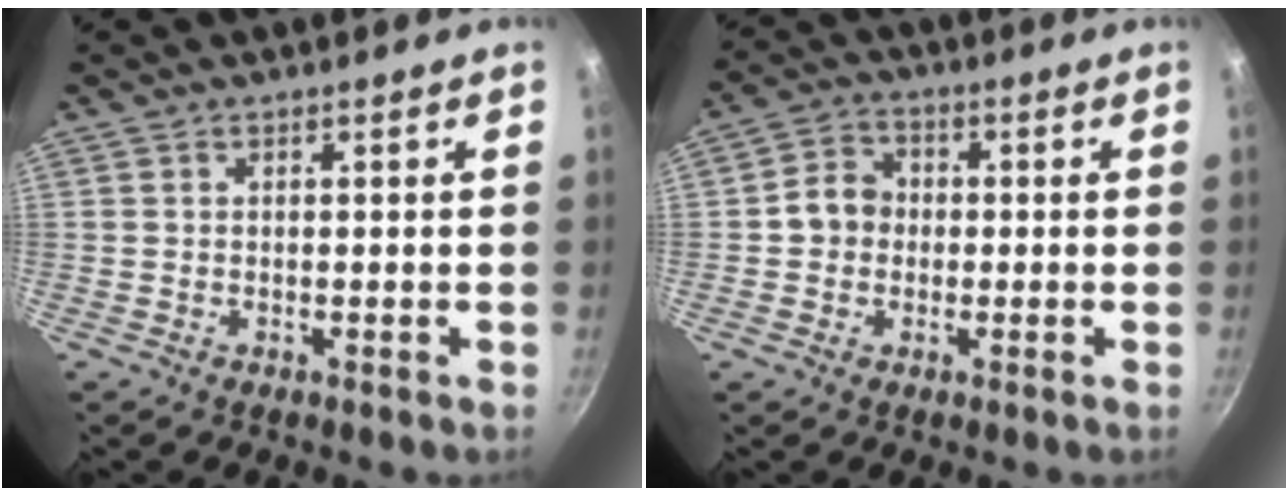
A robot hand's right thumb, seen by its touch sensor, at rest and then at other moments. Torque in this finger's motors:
{"motor_torque": [-0.23, 0.27, 0.03, -0.06, 0.03]}